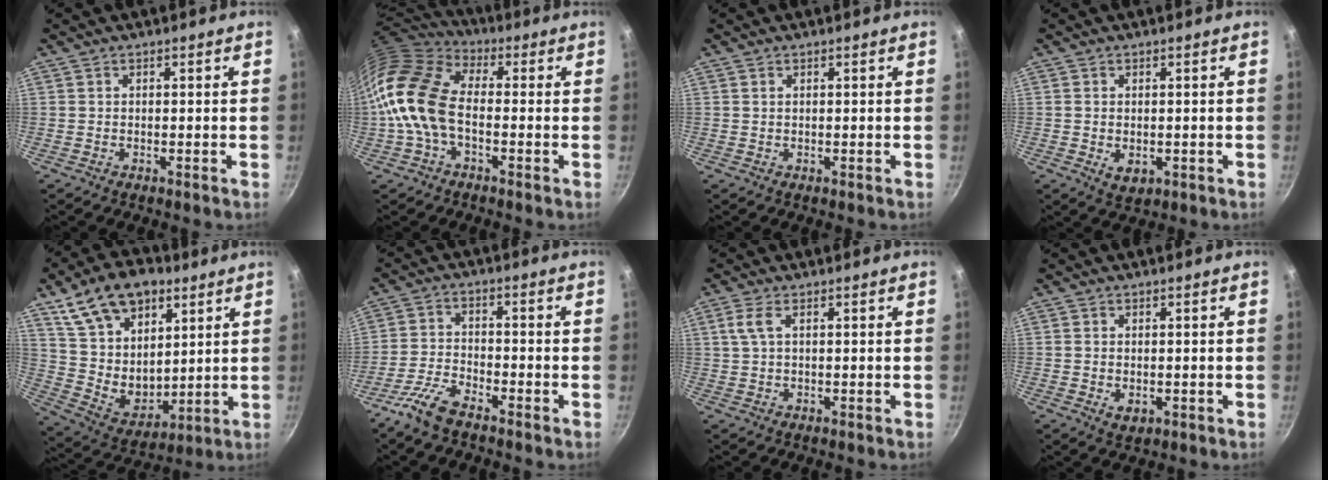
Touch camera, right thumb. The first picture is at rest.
{"total": 13.8, "force": [-2.1, 8.5, 10.7], "torque": [-0.190, 0.034, -0.060]}
{"total": 0.6, "force": [0.3, 0.3, 0.4], "torque": [-0.007, 0.001, 0.005]}
{"total": 3.4, "force": [-0.4, 2.4, 2.4], "torque": [-0.039, -0.010, -0.002]}
{"total": 21.1, "force": [10.8, 13.4, 12.2], "torque": [-0.174, -0.047, 0.203]}
{"total": 6.3, "force": [-4.8, 2.1, 3.5], "torque": [-0.081, 0.029, -0.103]}
{"total": 2.8, "force": [0.9, 1.1, 2.4], "torque": [-0.056, 0.005, 0.020]}
{"total": 2.5, "force": [-0.3, 1.7, 1.7], "torque": [-0.029, -0.007, -0.002]}